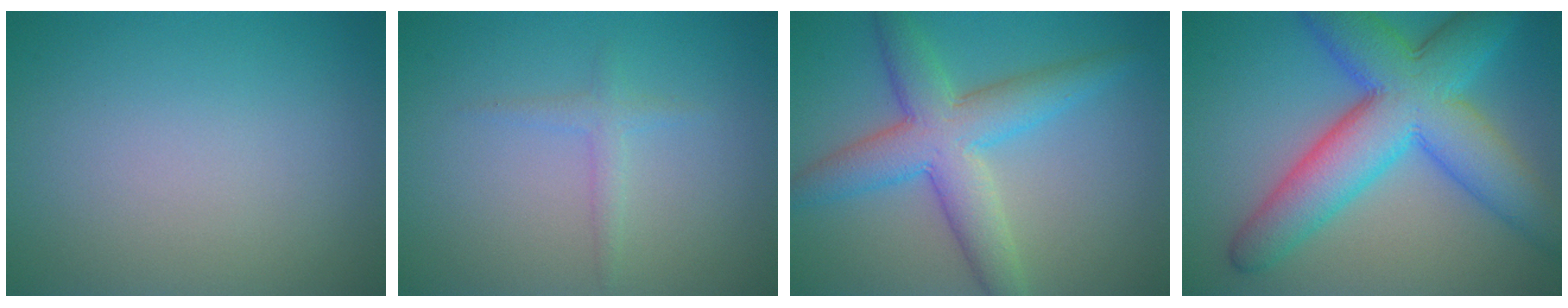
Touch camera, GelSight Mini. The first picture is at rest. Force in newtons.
{"total": 1.3, "press": 1.3, "slide": 0.0}
{"total": 6.6, "press": 6.6, "slide": 0.1}
{"total": 10.8, "press": 10.8, "slide": 0.1}